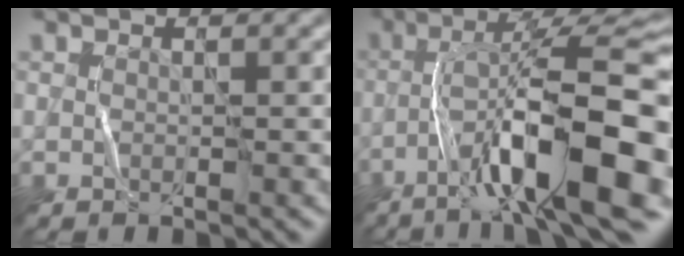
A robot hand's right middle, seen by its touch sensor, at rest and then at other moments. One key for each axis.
{"total": 14.4, "fx": -6.2, "fy": 3.3, "fz": 12.5, "tx": -0.204, "ty": 0.025, "tz": -0.092}